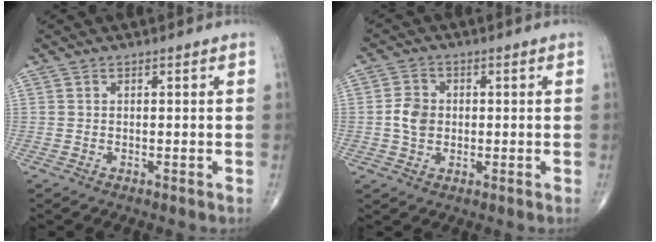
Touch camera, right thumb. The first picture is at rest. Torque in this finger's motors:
{"motor_torque": [-0.02, 0.01, 0.14, -0.12, 0.07]}